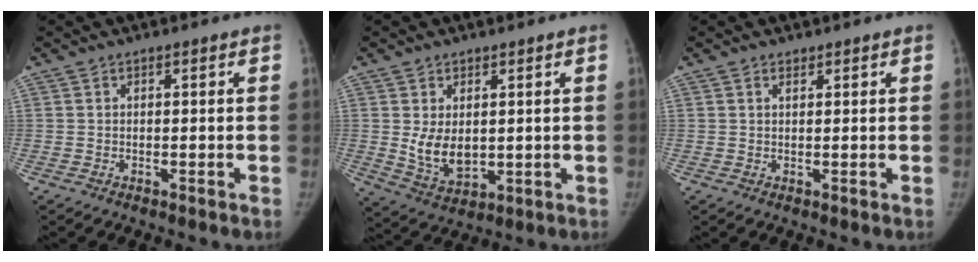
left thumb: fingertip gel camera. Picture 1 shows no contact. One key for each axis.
{"total": 6.9, "fx": 1.1, "fy": 4.7, "fz": 4.9, "tx": -0.066, "ty": -0.021, "tz": 0.037}
{"total": 0.8, "fx": 0.7, "fy": 0.4, "fz": 0.1, "tx": 0.003, "ty": -0.007, "tz": 0.009}